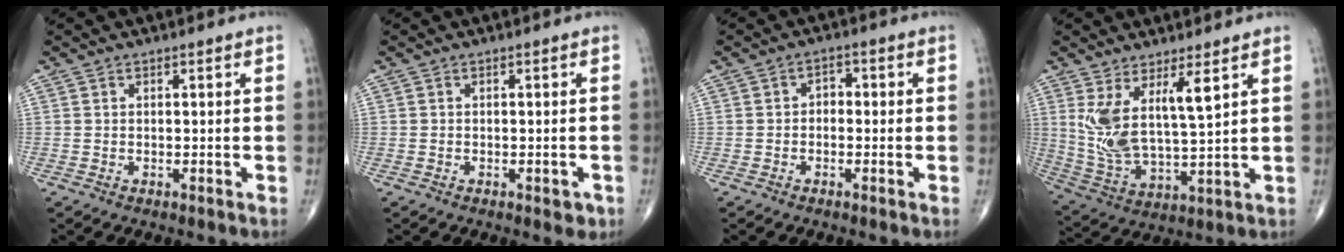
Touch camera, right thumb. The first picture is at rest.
{"total": 1.8, "force": [-0.8, 1.0, 1.3], "torque": [-0.007, 0.002, -0.008]}
{"total": 2.3, "force": [-0.4, 1.7, 1.5], "torque": [-0.008, 0.013, -0.016]}
{"total": 11.2, "force": [4.8, 3.2, 9.5], "torque": [-0.192, -0.040, 0.104]}